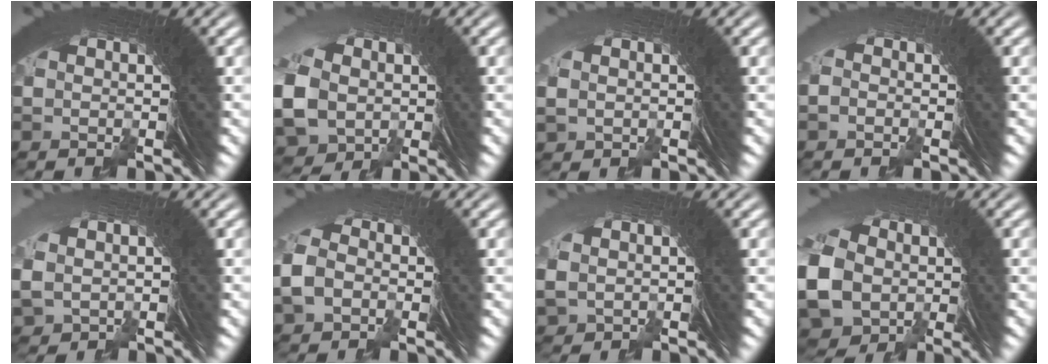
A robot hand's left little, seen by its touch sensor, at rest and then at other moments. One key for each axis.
{"total": 8.2, "fx": -2.4, "fy": 7.4, "fz": 2.8, "tx": -0.091, "ty": -0.037, "tz": -0.029}
{"total": 1.2, "fx": -0.5, "fy": -0.2, "fz": -1.1, "tx": 0.014, "ty": -0.004, "tz": 0.002}
{"total": 1.8, "fx": -1.2, "fy": -0.7, "fz": -1.2, "tx": 0.026, "ty": 0.002, "tz": -0.019}
{"total": 1.4, "fx": -1.0, "fy": 0.9, "fz": -0.5, "tx": -0.004, "ty": -0.015, "tz": -0.001}
{"total": 1.4, "fx": -0.8, "fy": 1.0, "fz": -0.4, "tx": 0.007, "ty": 0.008, "tz": -0.017}
{"total": 1.2, "fx": -0.7, "fy": 0.6, "fz": -0.7, "tx": 0.001, "ty": -0.013, "tz": 0.002}
{"total": 9.7, "fx": -2.8, "fy": 8.4, "fz": 3.9, "tx": -0.124, "ty": -0.054, "tz": -0.025}